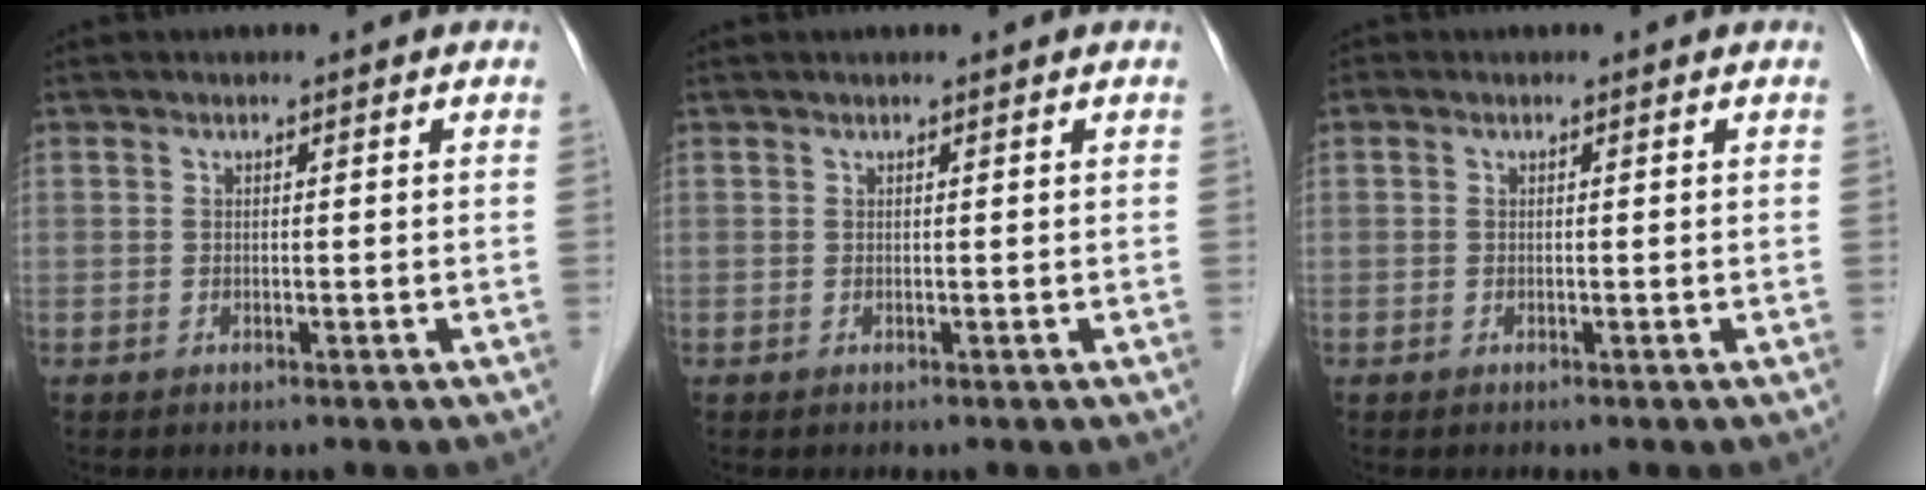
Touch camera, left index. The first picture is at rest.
{"total": 2.1, "force": [1.7, 0.1, 1.2], "torque": [-0.016, 0.032, 0.029]}
{"total": 0.0}